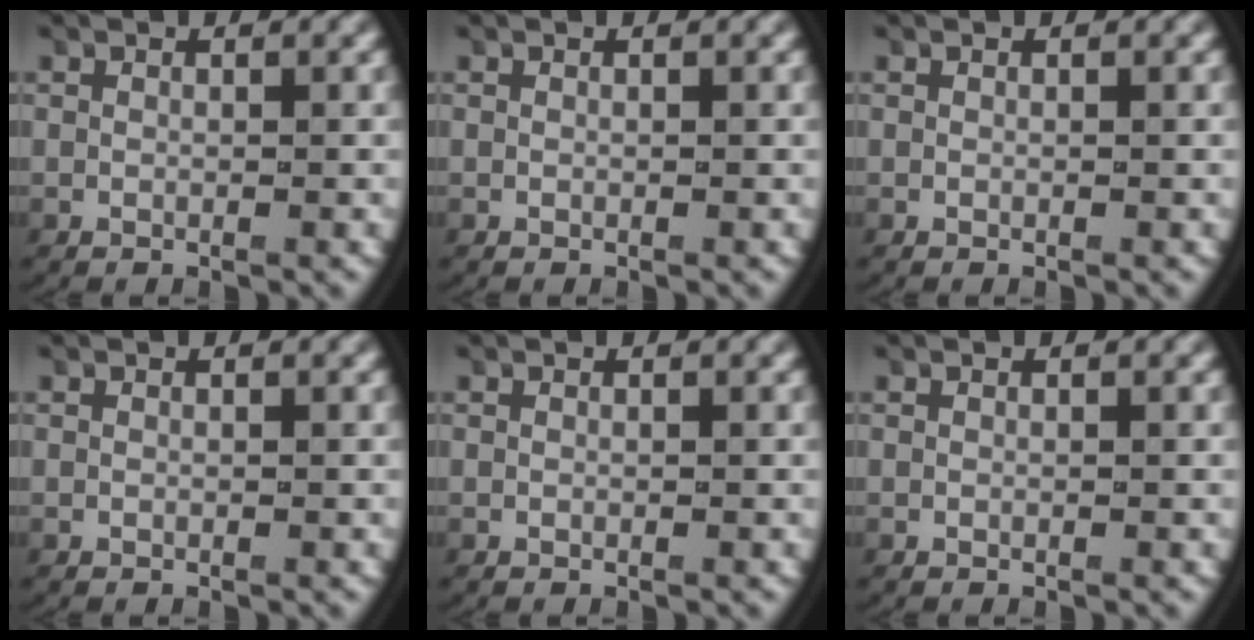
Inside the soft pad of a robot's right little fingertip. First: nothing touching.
{"total": 0.0}
{"total": 0.0}
{"total": 0.0}
{"total": 0.0}
{"total": 0.0}